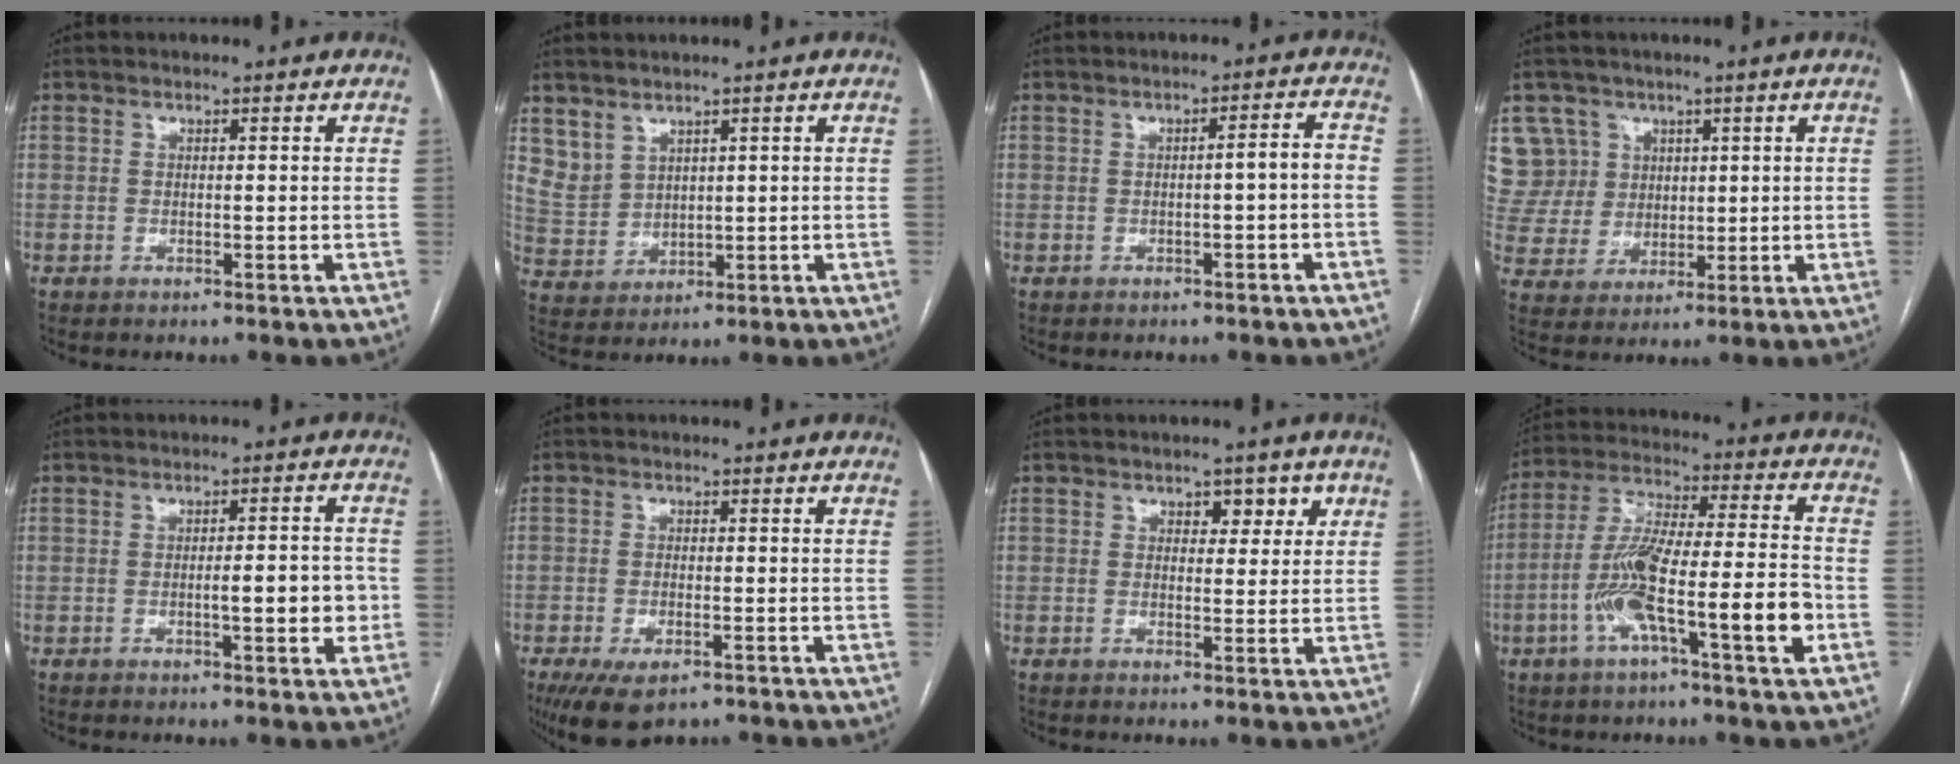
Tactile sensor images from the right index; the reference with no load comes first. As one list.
[{"total": 5.1, "force": [3.6, 3.4, 1.2], "torque": [-0.031, 0.008, 0.092]}, {"total": 3.7, "force": [-0.7, 0.2, 3.7], "torque": [-0.047, 0.014, -0.008]}, {"total": 8.8, "force": [4.3, 7.7, -0.1], "torque": [-0.001, 0.031, 0.097]}, {"total": 5.6, "force": [-1.0, 1.3, 5.4], "torque": [-0.074, 0.006, -0.009]}, {"total": 6.7, "force": [-4.1, 2.8, 4.5], "torque": [-0.075, -0.012, -0.064]}, {"total": 3.9, "force": [2.0, 2.4, 2.4], "torque": [-0.018, 0.005, 0.026]}, {"total": 15.8, "force": [-5.2, 1.4, 14.9], "torque": [-0.272, 0.008, -0.092]}]